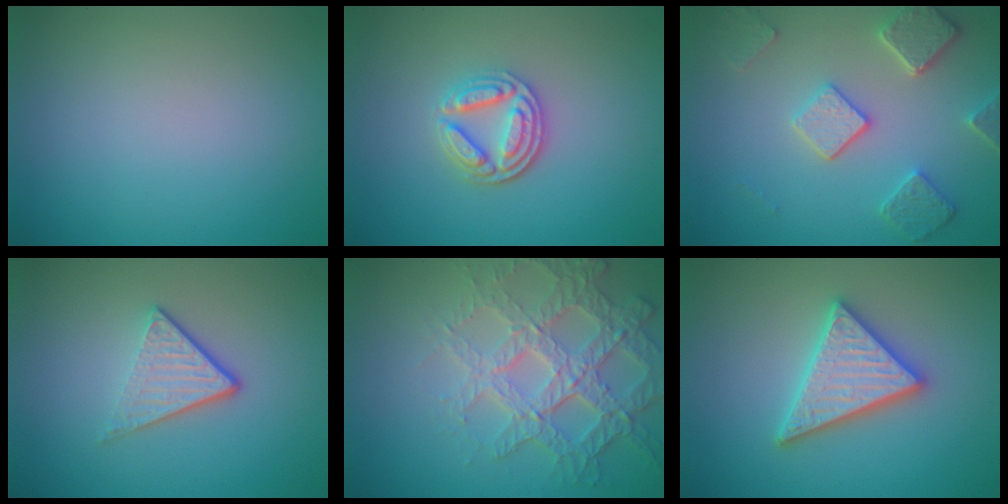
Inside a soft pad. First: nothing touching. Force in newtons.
{"total": 3.7, "press": 3.2, "slide": 1.8}
{"total": 4.6, "press": 3.8, "slide": 2.6}
{"total": 3.6, "press": 2.5, "slide": 2.7}
{"total": 6.1, "press": 5.0, "slide": 3.5}
{"total": 4.9, "press": 4.9, "slide": 0.7}